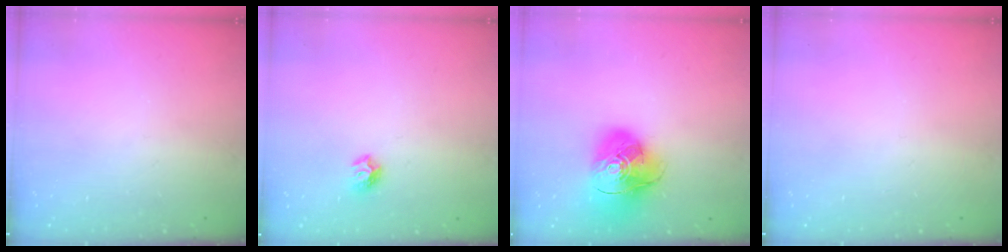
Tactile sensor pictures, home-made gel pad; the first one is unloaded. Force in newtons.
{"total": 5.1, "press": 5.0, "slide": 0.6}
{"total": 16.7, "press": 16.6, "slide": 2.3}
{"total": 0.0}